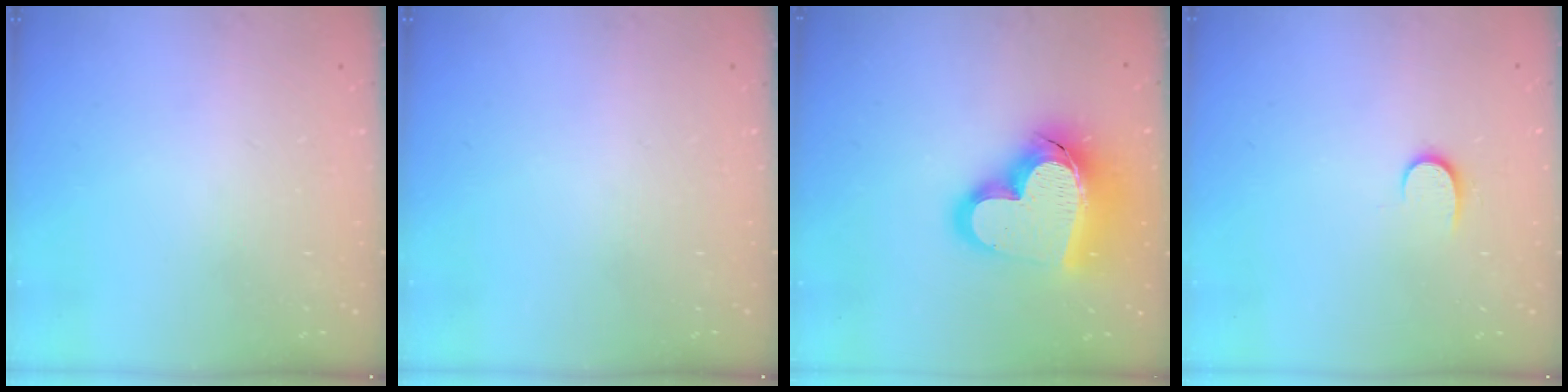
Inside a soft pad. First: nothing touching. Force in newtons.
{"total": 0.0}
{"total": 23.0, "press": 22.9, "slide": 2.3}
{"total": 6.5, "press": 6.5, "slide": 0.7}